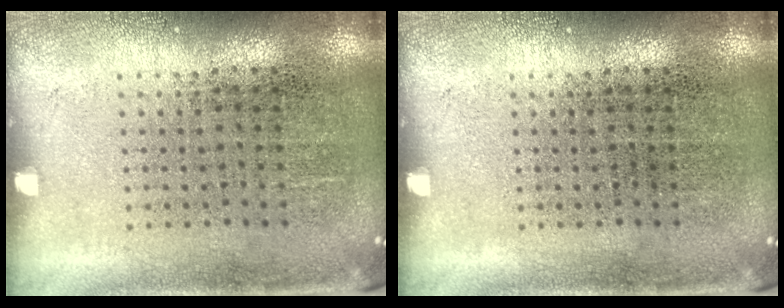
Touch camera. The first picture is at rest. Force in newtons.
{"total": 0.0}